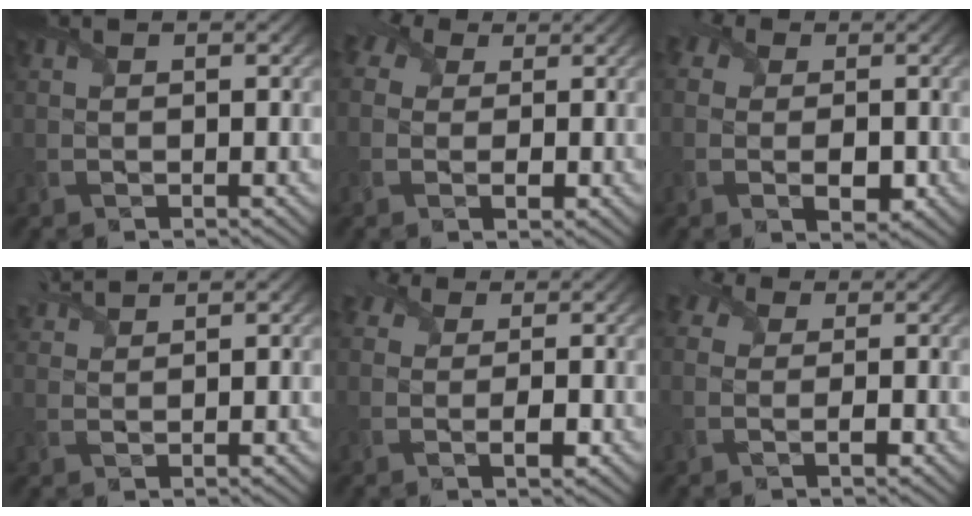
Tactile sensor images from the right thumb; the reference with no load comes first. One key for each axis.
{"total": 6.9, "fx": 1.4, "fy": 5.3, "fz": 4.2, "tx": -0.105, "ty": 0.012, "tz": 0.011}
{"total": 6.8, "fx": 0.0, "fy": 5.4, "fz": 4.2, "tx": -0.082, "ty": -0.010, "tz": -0.005}
{"total": 3.6, "fx": 3.2, "fy": 0.5, "fz": 1.4, "tx": -0.041, "ty": 0.015, "tz": 0.066}
{"total": 4.0, "fx": 0.5, "fy": 2.8, "fz": 2.8, "tx": -0.049, "ty": 0.001, "tz": -0.001}
{"total": 4.5, "fx": 0.3, "fy": 3.3, "fz": 3.1, "tx": -0.064, "ty": 0.006, "tz": -0.004}